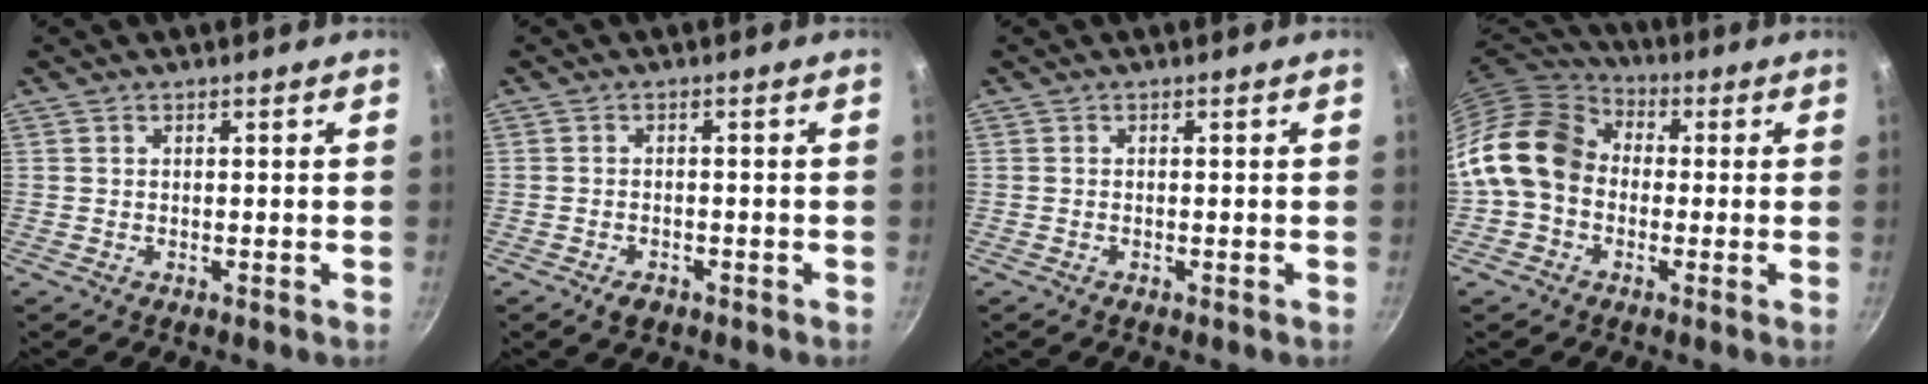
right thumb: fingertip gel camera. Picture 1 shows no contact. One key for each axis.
{"total": 2.7, "fx": -1.7, "fy": 1.6, "fz": 1.4, "tx": -0.024, "ty": 0.013, "tz": -0.023}
{"total": 0.0}
{"total": 14.2, "fx": -0.6, "fy": 11.4, "fz": 8.5, "tx": -0.133, "ty": 0.035, "tz": -0.031}